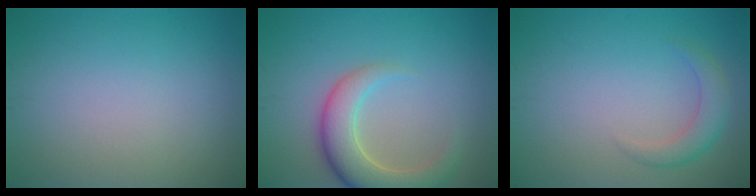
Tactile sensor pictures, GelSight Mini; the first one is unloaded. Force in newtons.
{"total": 5.6, "press": 5.6, "slide": 0.6}
{"total": 2.4, "press": 2.4, "slide": 0.1}